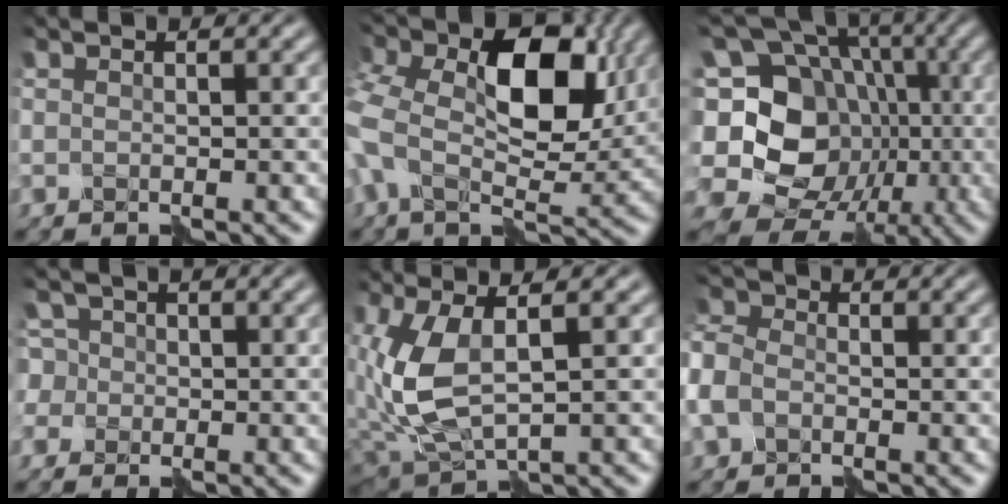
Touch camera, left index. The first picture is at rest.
{"total": 13.0, "force": [2.6, 7.6, 10.3], "torque": [-0.213, 0.002, 0.045]}
{"total": 19.9, "force": [-2.0, 17.7, 8.9], "torque": [-0.206, 0.043, -0.057]}
{"total": 3.8, "force": [0.4, 3.7, 1.0], "torque": [-0.011, 0.035, -0.022]}
{"total": 6.7, "force": [0.6, 3.2, 5.9], "torque": [-0.146, 0.000, 0.018]}
{"total": 4.0, "force": [-1.3, 3.0, 2.3], "torque": [-0.069, 0.007, -0.042]}